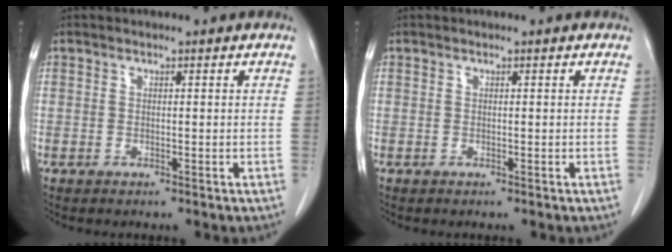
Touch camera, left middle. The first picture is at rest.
{"total": 0.0}